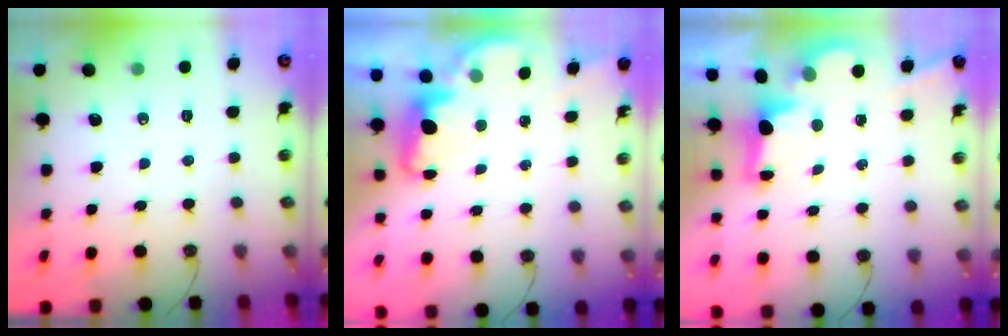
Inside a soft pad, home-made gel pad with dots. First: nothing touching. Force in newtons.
{"total": 2.3, "press": 2.3, "slide": 0.5}
{"total": 2.6, "press": 2.5, "slide": 0.8}